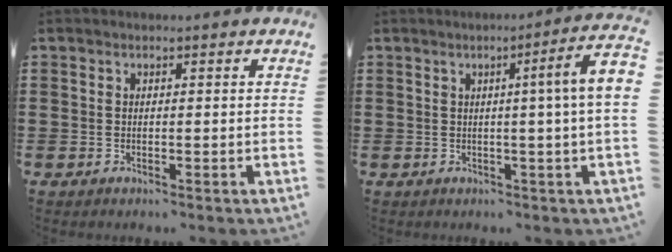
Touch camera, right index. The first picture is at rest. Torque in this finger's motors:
{"motor_torque": [1.13, -0.32, 0.23, 0.13]}